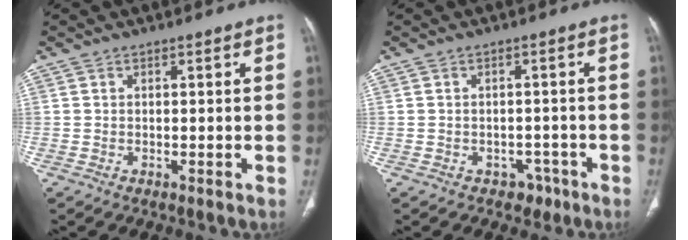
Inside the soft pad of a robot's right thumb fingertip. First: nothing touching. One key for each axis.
{"total": 3.2, "fx": -1.9, "fy": 2.4, "fz": 0.8, "tx": 0.007, "ty": 0.015, "tz": -0.021}